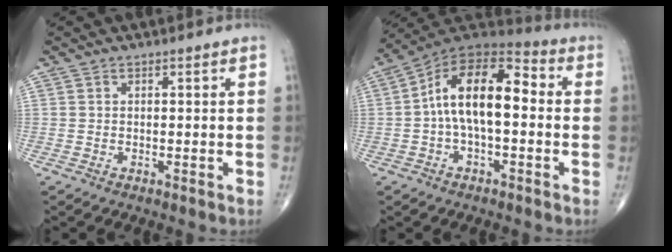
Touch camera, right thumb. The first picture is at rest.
{"total": 14.9, "force": [0.2, 7.4, 13.0], "torque": [-0.205, 0.049, -0.012]}